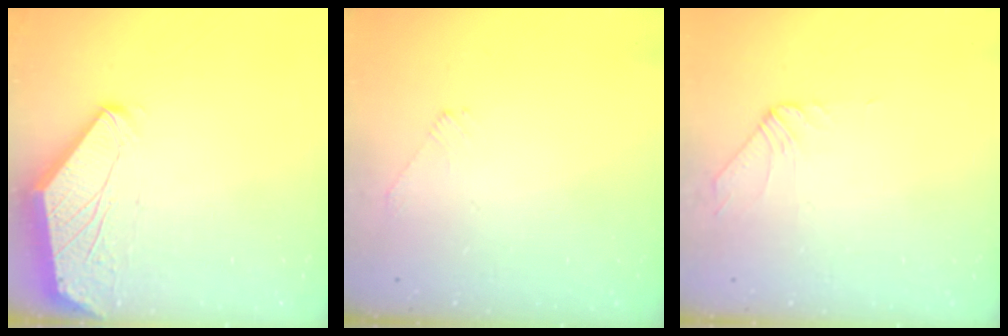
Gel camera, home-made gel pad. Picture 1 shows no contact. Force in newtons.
{"total": 1.7, "press": 1.6, "slide": 0.4}
{"total": 3.5, "press": 3.5, "slide": 0.6}